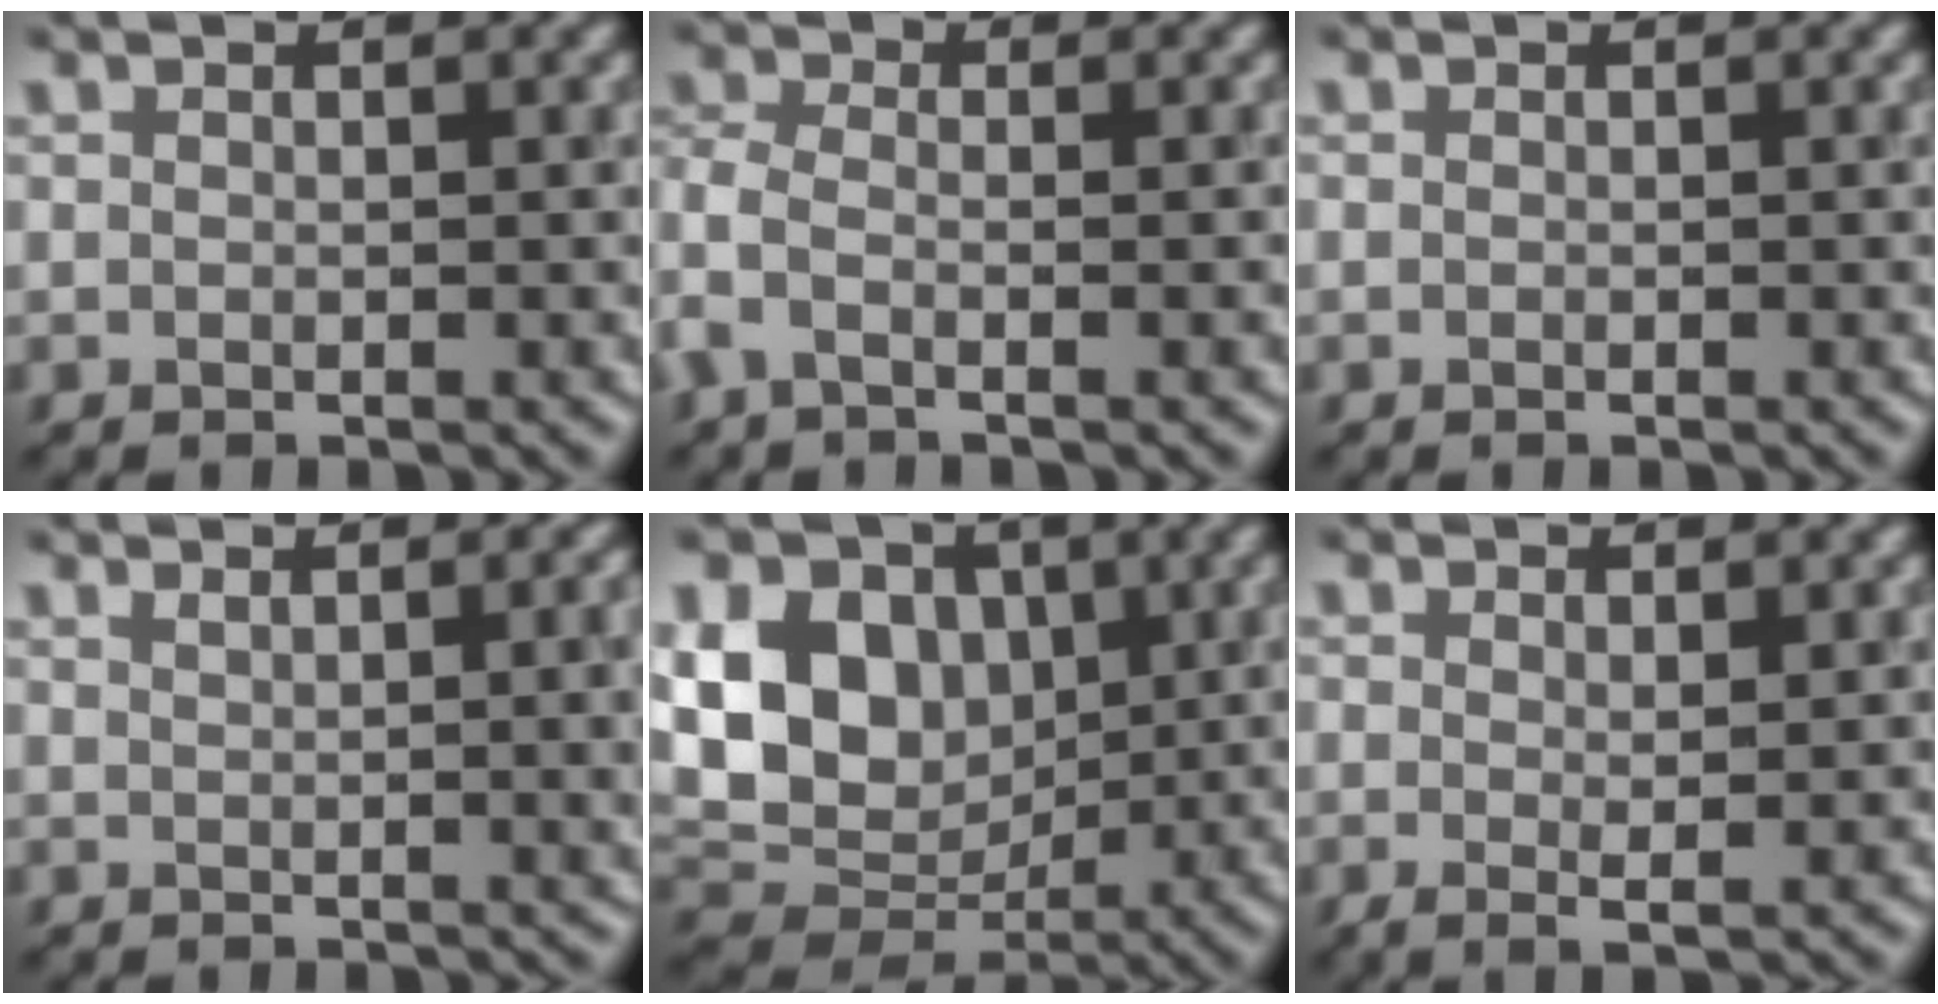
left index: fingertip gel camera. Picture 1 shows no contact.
{"total": 2.2, "force": [-1.0, 1.1, 1.6], "torque": [-0.041, 0.002, -0.034]}
{"total": 0.0}
{"total": 5.3, "force": [1.2, 2.2, 4.7], "torque": [-0.018, 0.019, 0.018]}
{"total": 9.7, "force": [2.4, 7.5, 5.7], "torque": [-0.112, 0.011, 0.029]}
{"total": 1.7, "force": [0.4, 0.3, 1.6], "torque": [-0.030, -0.001, 0.008]}